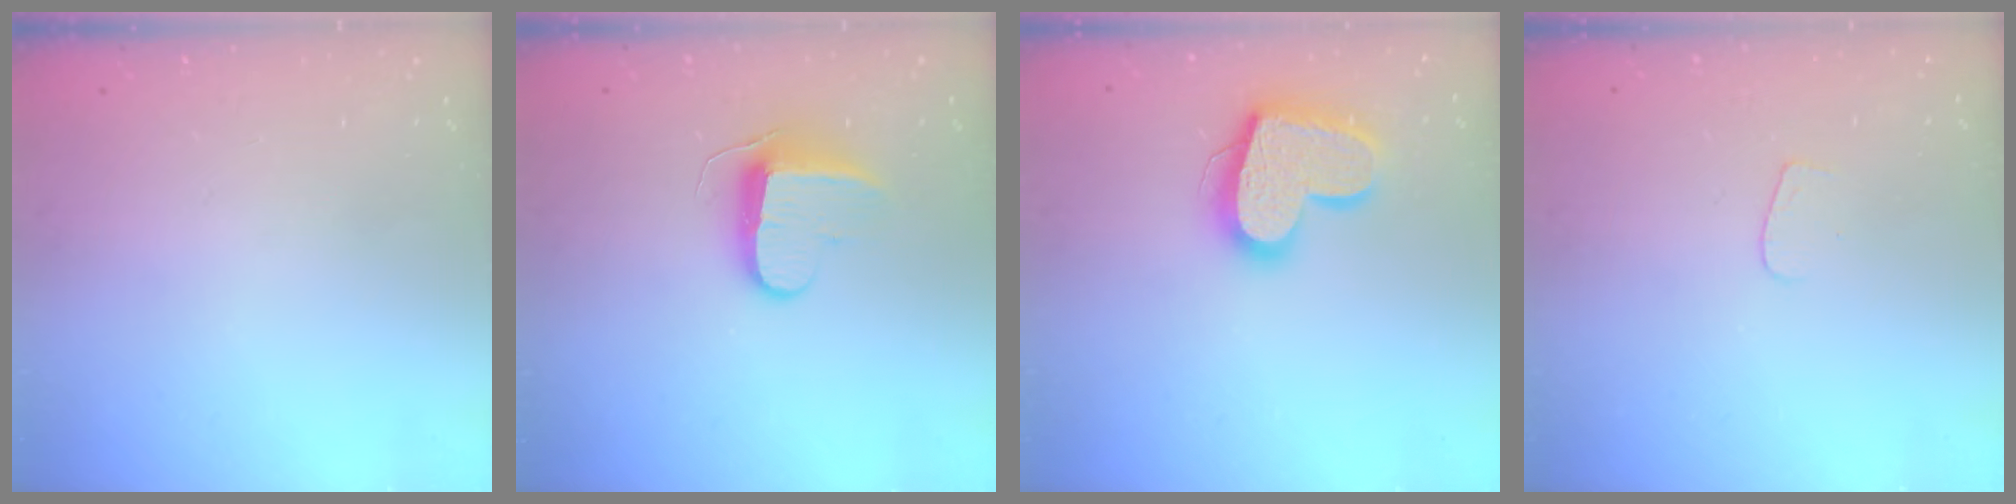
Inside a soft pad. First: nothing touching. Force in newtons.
{"total": 9.5, "press": 9.5, "slide": 0.6}
{"total": 17.7, "press": 17.7, "slide": 1.5}
{"total": 3.5, "press": 3.5, "slide": 0.3}